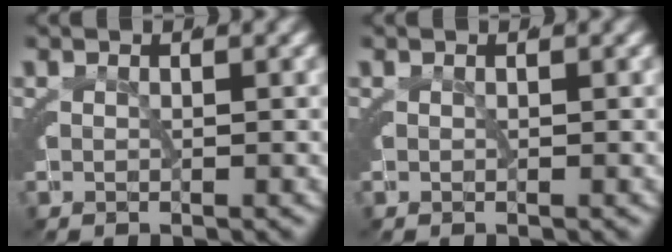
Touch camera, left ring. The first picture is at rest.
{"total": 0.0}